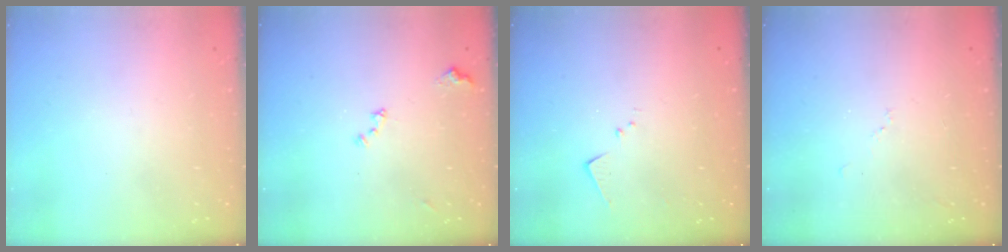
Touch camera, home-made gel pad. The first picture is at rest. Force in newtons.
{"total": 8.7, "press": 8.6, "slide": 1.1}
{"total": 4.8, "press": 4.7, "slide": 0.6}
{"total": 7.3, "press": 7.3, "slide": 0.6}